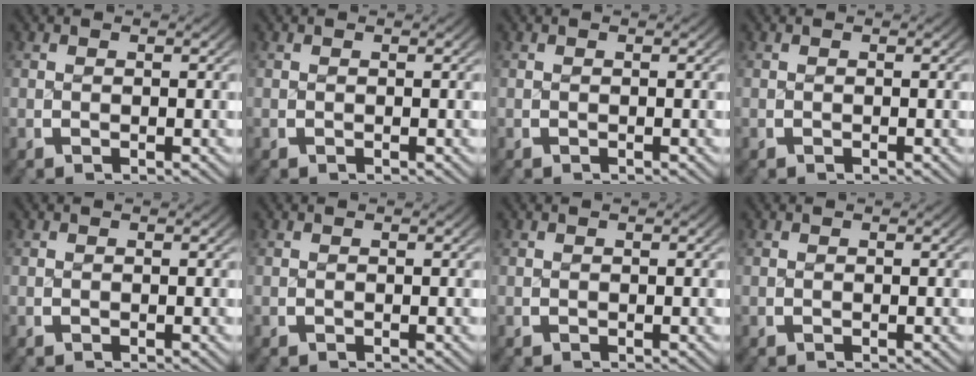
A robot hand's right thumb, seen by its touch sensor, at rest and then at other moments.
{"total": 0.0}
{"total": 0.0}
{"total": 0.0}
{"total": 0.0}
{"total": 0.0}
{"total": 0.0}
{"total": 0.0}